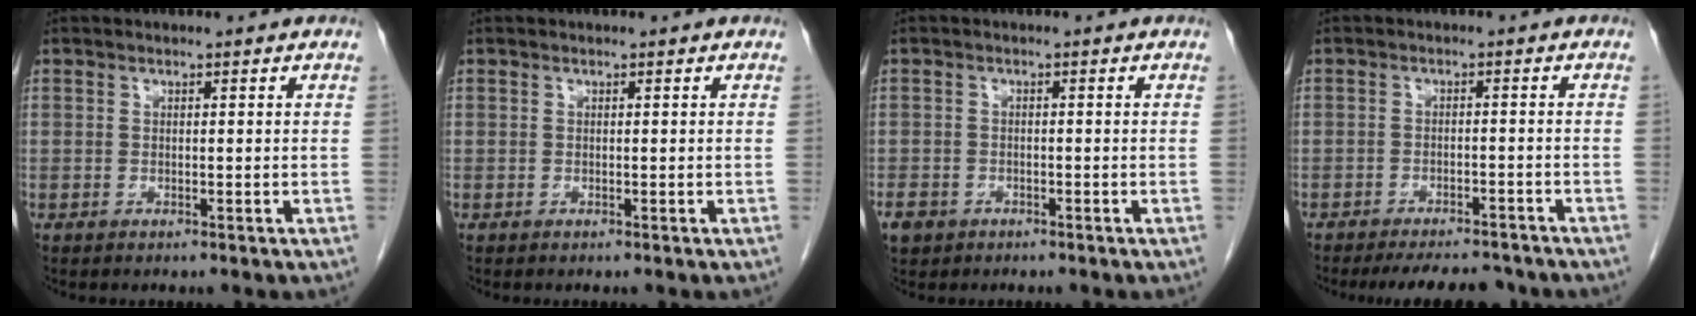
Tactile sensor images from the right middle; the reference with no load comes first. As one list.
[{"total": 0.0}, {"total": 3.2, "force": [-2.1, 2.2, 0.9], "torque": [-0.022, 0.002, -0.034]}, {"total": 9.1, "force": [-8.4, 2.1, 3.0], "torque": [-0.042, -0.003, -0.107]}]